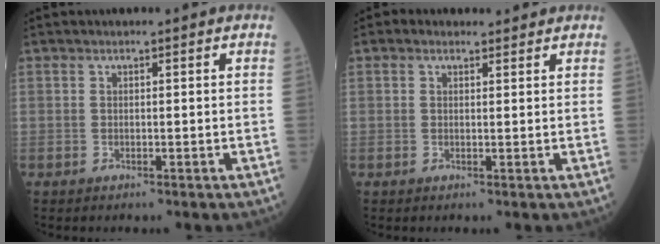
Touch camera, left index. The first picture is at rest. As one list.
[{"total": 1.7, "force": [1.3, 1.1, 0.3], "torque": [-0.009, 0.014, 0.018]}]